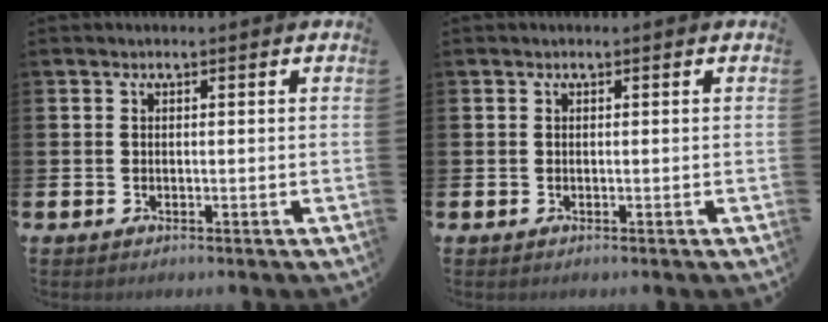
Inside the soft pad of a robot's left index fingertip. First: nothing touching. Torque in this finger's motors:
{"motor_torque": [0.00, 0.00, 0.00, 0.01]}